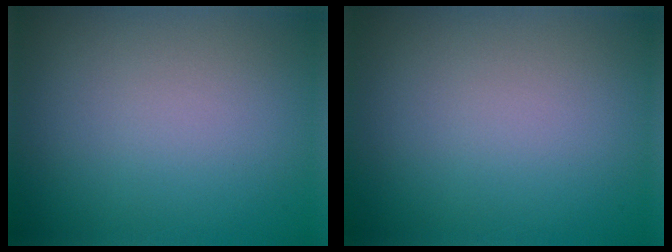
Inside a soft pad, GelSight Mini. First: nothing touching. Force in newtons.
{"total": 0.0}